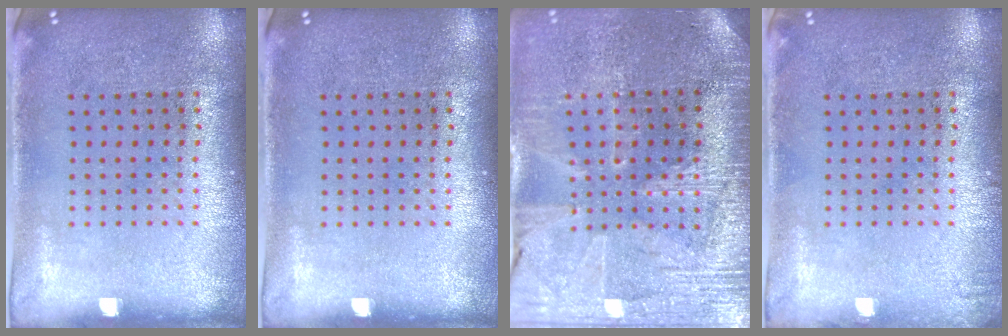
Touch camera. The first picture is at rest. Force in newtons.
{"total": 0.0}
{"total": 3.5, "press": 3.3, "slide": 1.2}
{"total": 0.7, "press": 0.7, "slide": 0.1}